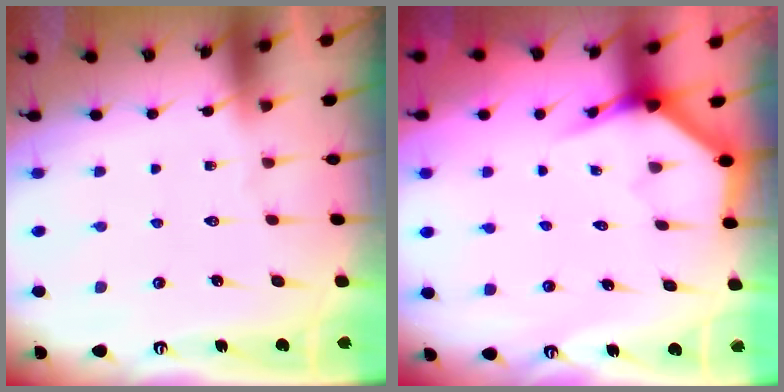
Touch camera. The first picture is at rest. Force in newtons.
{"total": 3.8, "press": 3.8, "slide": 0.2}